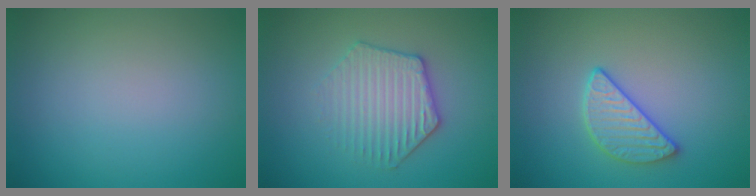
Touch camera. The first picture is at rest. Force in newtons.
{"total": 3.8, "press": 3.7, "slide": 1.2}
{"total": 2.9, "press": 2.6, "slide": 1.1}